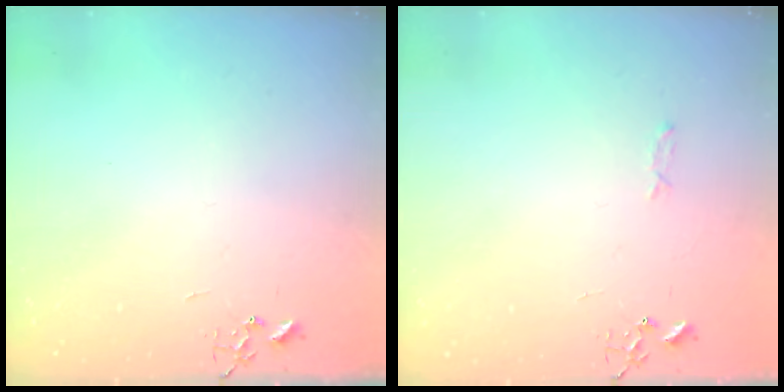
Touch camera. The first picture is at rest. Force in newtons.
{"total": 3.3, "press": 3.3, "slide": 0.5}